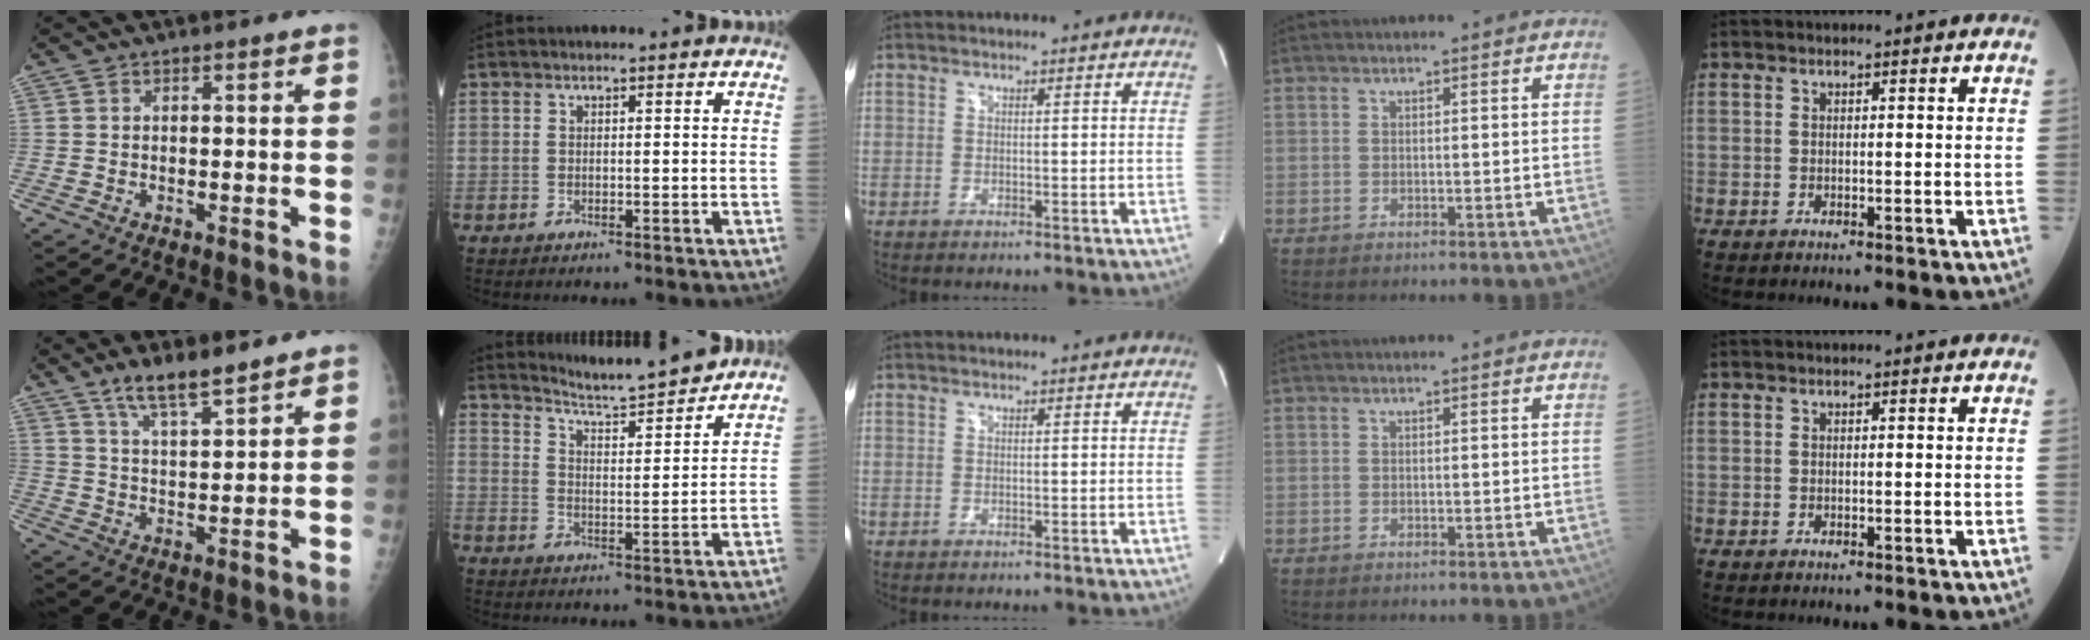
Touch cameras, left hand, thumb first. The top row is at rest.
{"thumb": {"total": 7.7, "force": [6.0, 1.4, 4.5], "torque": [-0.076, -0.039, 0.115]}, "index": {"total": 9.0, "force": [8.8, -0.6, 2.1], "torque": [-0.046, -0.008, 0.140]}}